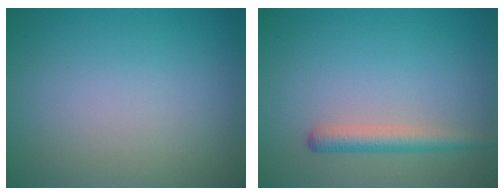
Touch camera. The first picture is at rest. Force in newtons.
{"total": 2.2, "press": 2.2, "slide": 0.1}